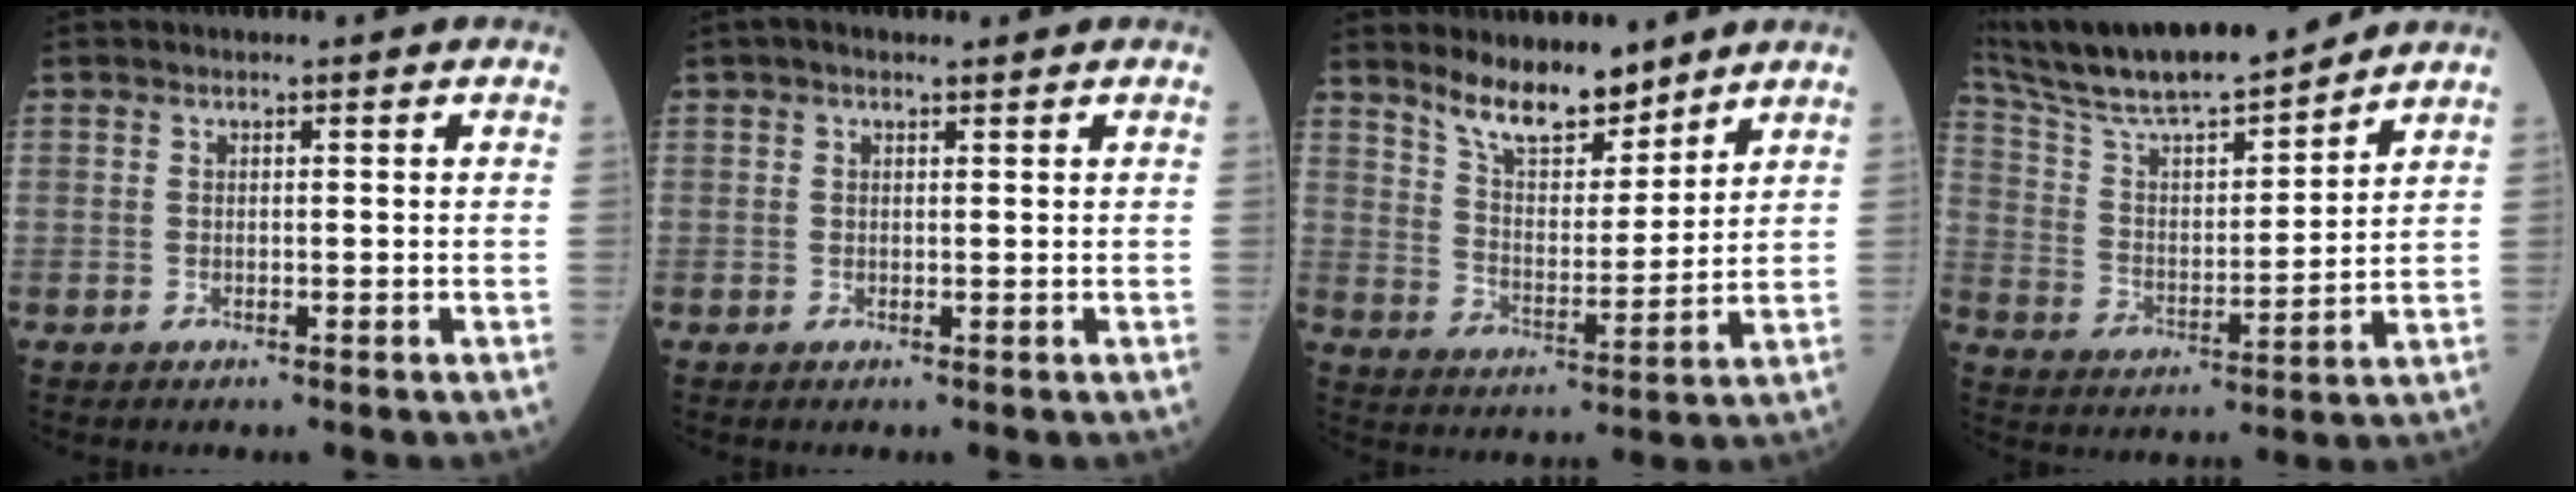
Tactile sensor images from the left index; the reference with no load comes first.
{"total": 1.3, "force": [0.8, 0.6, 0.9], "torque": [-0.020, 0.014, 0.010]}
{"total": 9.2, "force": [7.8, 2.9, 4.0], "torque": [-0.072, -0.004, 0.146]}
{"total": 17.8, "force": [15.9, 1.7, 7.8], "torque": [-0.155, 0.010, 0.283]}